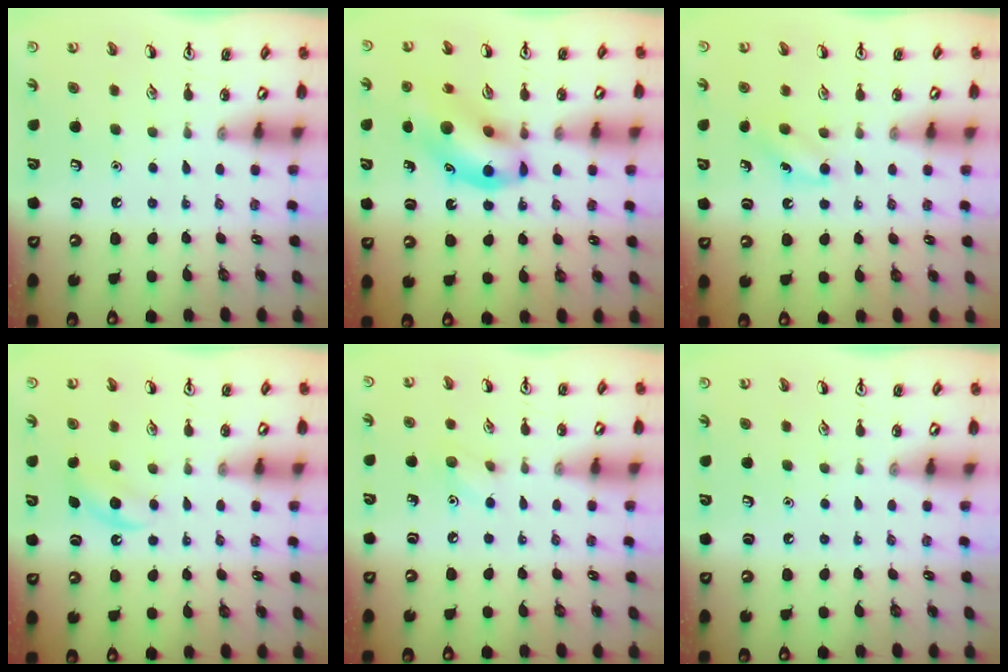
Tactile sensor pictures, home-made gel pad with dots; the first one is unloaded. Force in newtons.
{"total": 13.3, "press": 12.8, "slide": 3.4}
{"total": 4.1, "press": 3.9, "slide": 1.3}
{"total": 3.8, "press": 3.6, "slide": 1.2}
{"total": 5.8, "press": 5.6, "slide": 1.7}
{"total": 0.0}